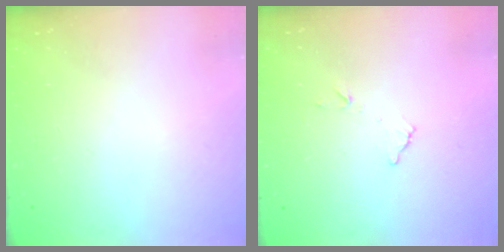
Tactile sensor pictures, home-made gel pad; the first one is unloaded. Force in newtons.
{"total": 6.9, "press": 6.9, "slide": 0.4}